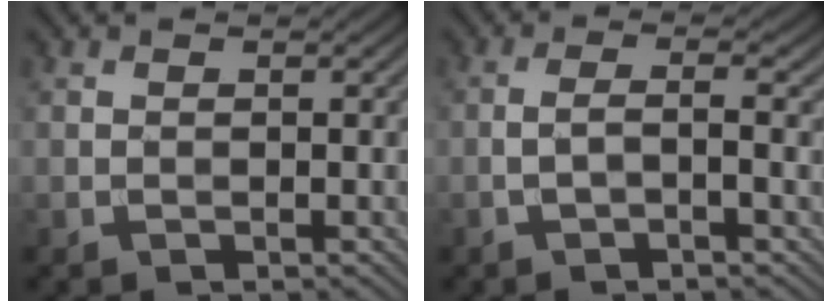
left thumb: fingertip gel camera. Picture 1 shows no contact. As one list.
[{"total": 3.5, "force": [-0.8, 0.7, 3.3], "torque": [-0.057, 0.004, -0.023]}]